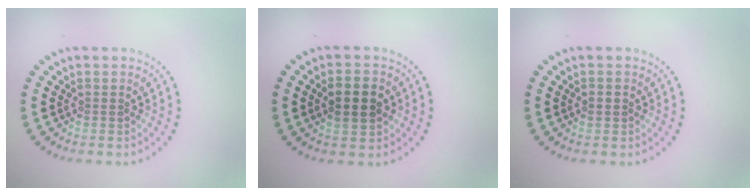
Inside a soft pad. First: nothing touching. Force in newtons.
{"total": 3.7, "press": 3.7, "slide": 0.1}
{"total": 1.0, "press": 1.0, "slide": 0.1}